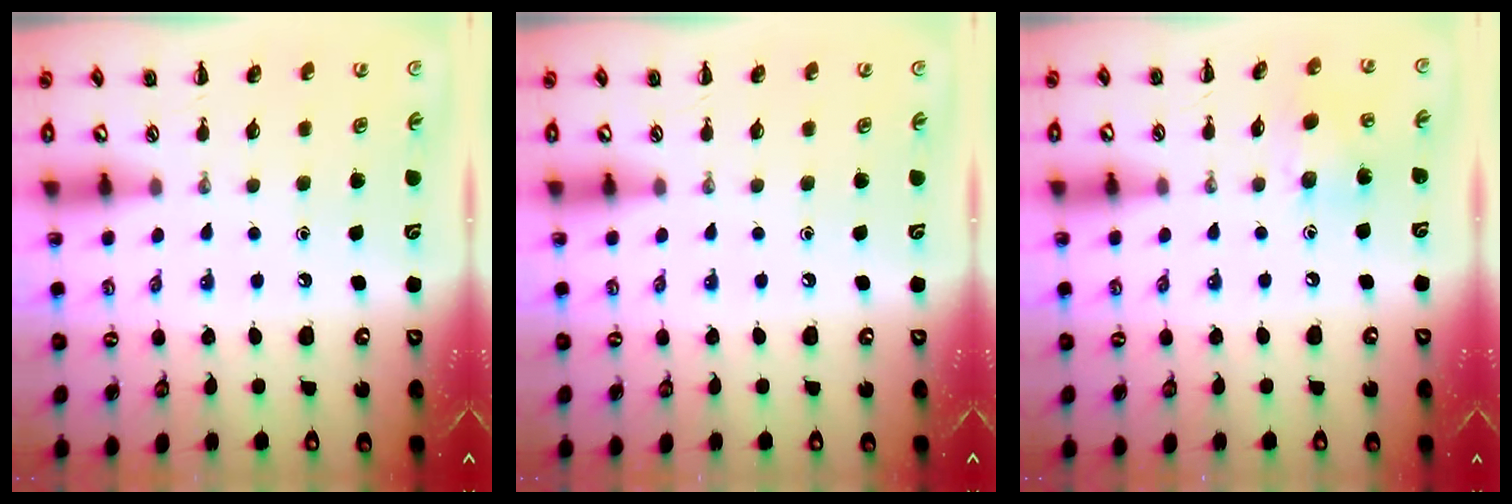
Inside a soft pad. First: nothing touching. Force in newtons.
{"total": 0.0}
{"total": 6.2, "press": 6.2, "slide": 0.6}